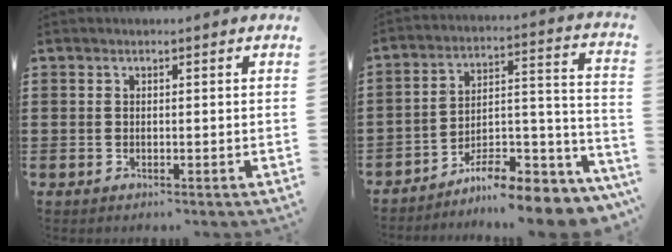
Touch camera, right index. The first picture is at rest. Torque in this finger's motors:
{"motor_torque": [2.14, 0.00, 0.62, 0.09]}